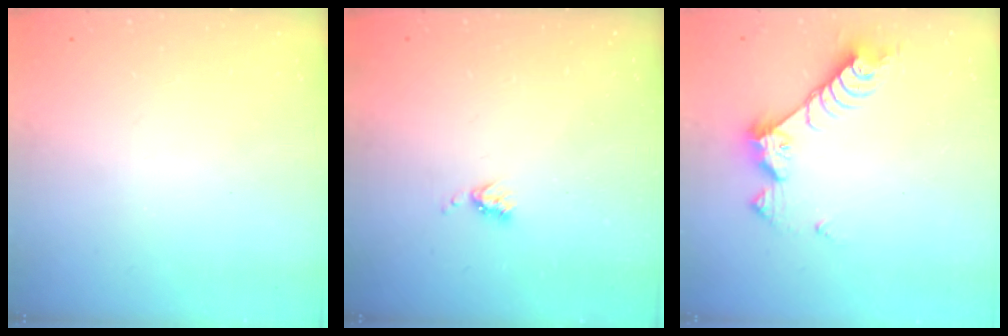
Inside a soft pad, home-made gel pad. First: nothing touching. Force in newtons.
{"total": 4.0, "press": 3.9, "slide": 0.6}
{"total": 8.6, "press": 8.6, "slide": 0.2}